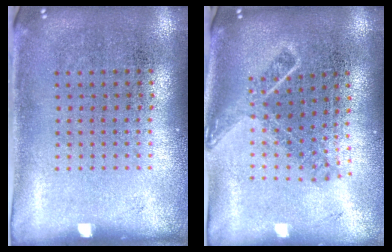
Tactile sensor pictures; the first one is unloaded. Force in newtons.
{"total": 1.7, "press": 1.3, "slide": 1.1}